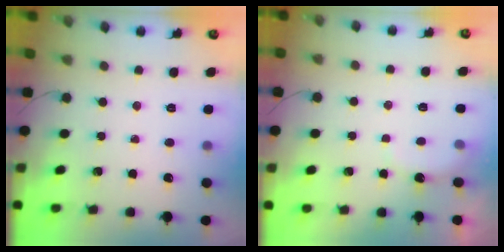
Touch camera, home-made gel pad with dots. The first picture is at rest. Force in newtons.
{"total": 3.0, "press": 2.9, "slide": 0.8}